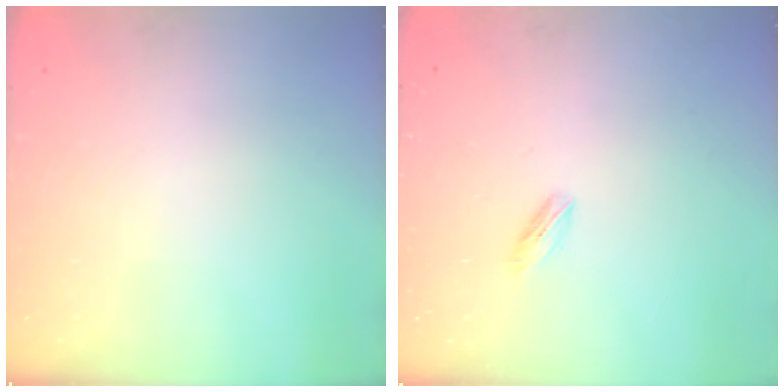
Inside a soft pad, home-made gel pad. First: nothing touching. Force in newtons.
{"total": 3.5, "press": 3.4, "slide": 0.9}